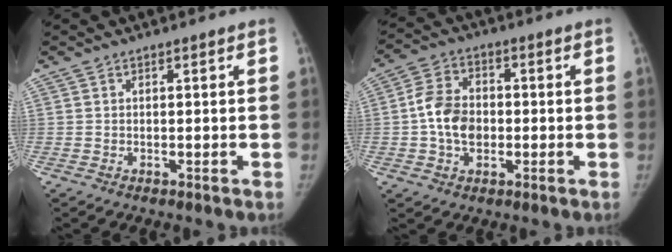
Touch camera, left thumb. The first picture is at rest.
{"total": 8.9, "force": [-0.8, 6.5, 6.0], "torque": [-0.095, 0.017, -0.022]}